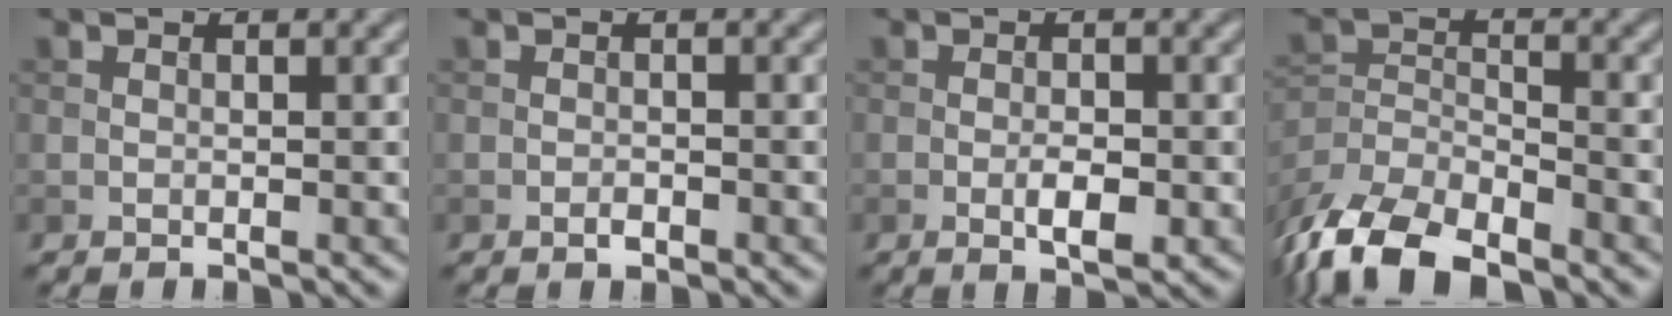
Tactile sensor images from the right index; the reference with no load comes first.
{"total": 0.8, "force": [-0.5, 0.4, 0.5], "torque": [-0.007, 0.000, -0.009]}
{"total": 2.4, "force": [-0.7, 0.9, 2.1], "torque": [-0.034, -0.001, -0.012]}
{"total": 8.5, "force": [-6.7, 3.3, 4.2], "torque": [-0.077, -0.009, -0.136]}